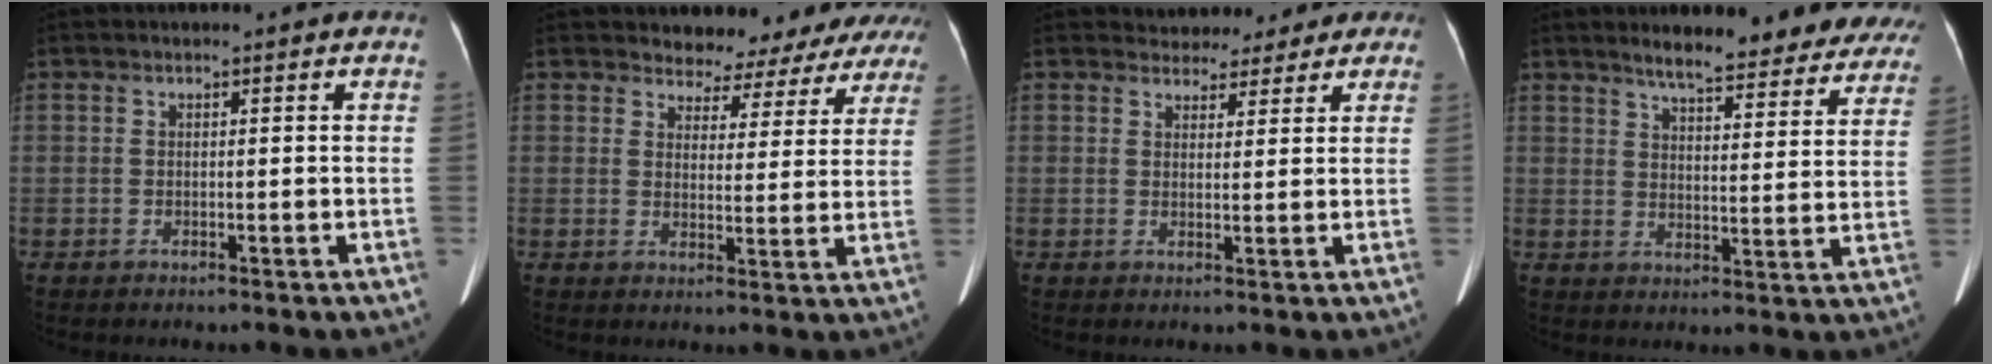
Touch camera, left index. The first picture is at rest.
{"total": 11.3, "force": [10.6, 3.7, 1.0], "torque": [0.020, -0.028, 0.091]}
{"total": 7.8, "force": [6.5, 4.1, 1.1], "torque": [0.008, 0.001, 0.066]}
{"total": 20.0, "force": [17.5, 3.8, 8.8], "torque": [-0.096, -0.039, 0.202]}